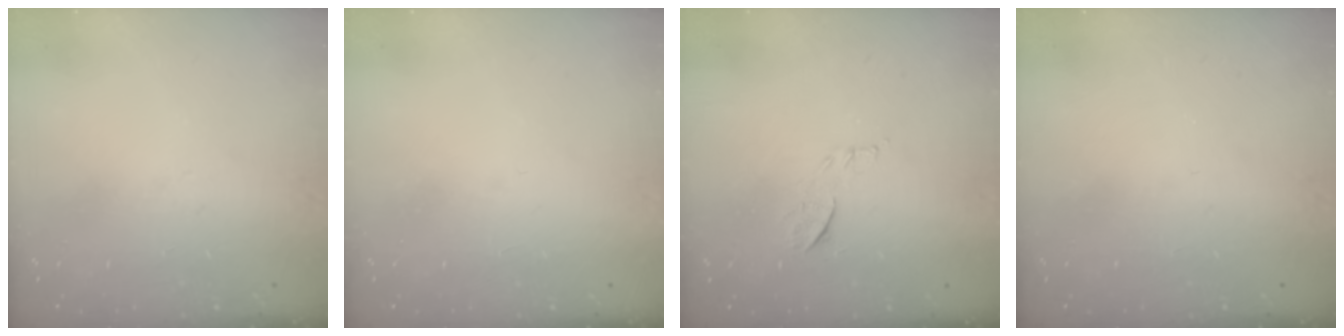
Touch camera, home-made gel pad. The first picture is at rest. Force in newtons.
{"total": 1.5, "press": 1.5, "slide": 0.1}
{"total": 7.8, "press": 7.7, "slide": 0.7}
{"total": 0.0}